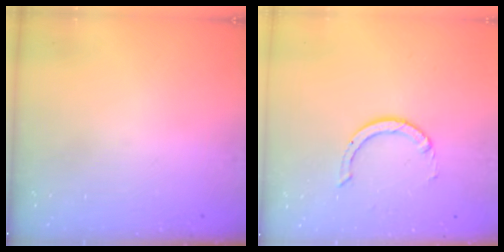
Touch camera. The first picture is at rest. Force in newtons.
{"total": 2.8, "press": 2.8, "slide": 0.2}